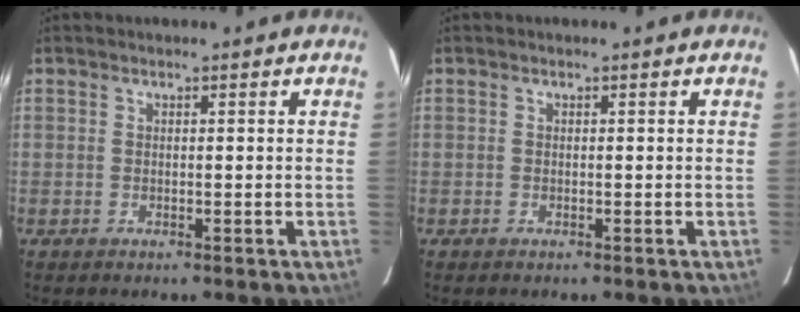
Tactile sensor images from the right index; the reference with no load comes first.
{"total": 0.0}